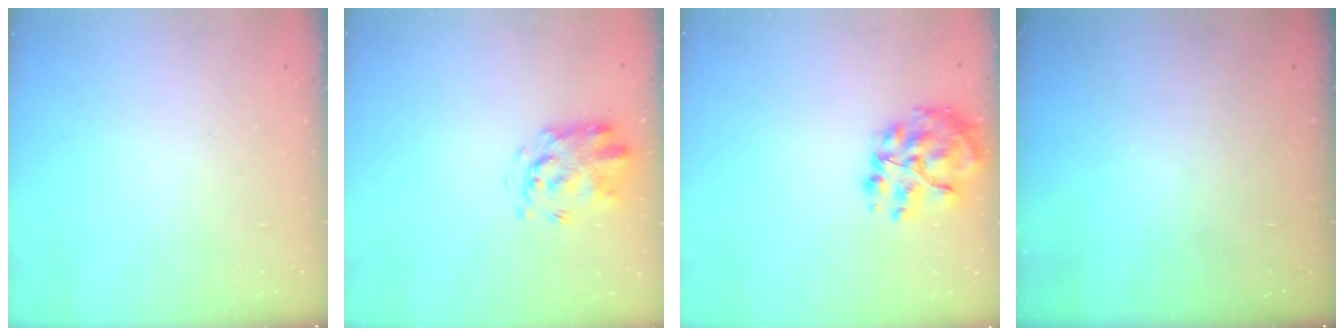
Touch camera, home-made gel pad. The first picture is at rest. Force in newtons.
{"total": 3.3, "press": 3.2, "slide": 0.7}
{"total": 12.1, "press": 11.7, "slide": 2.9}
{"total": 0.0}